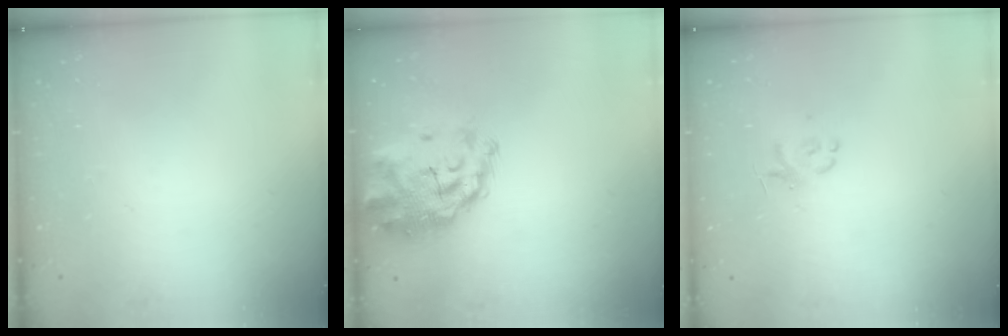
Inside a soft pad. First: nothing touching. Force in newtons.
{"total": 3.3, "press": 3.2, "slide": 1.0}
{"total": 2.6, "press": 2.6, "slide": 0.5}